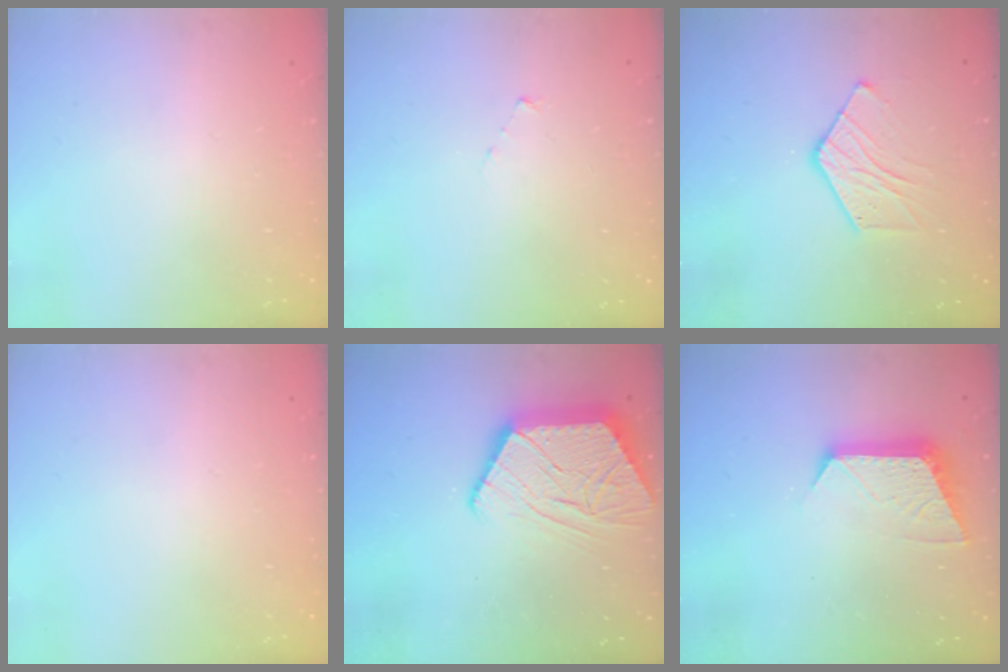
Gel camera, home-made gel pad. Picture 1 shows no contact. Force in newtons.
{"total": 3.0, "press": 3.0, "slide": 0.3}
{"total": 9.1, "press": 9.1, "slide": 0.8}
{"total": 0.0}
{"total": 15.1, "press": 15.1, "slide": 1.0}
{"total": 10.0, "press": 10.0, "slide": 0.5}